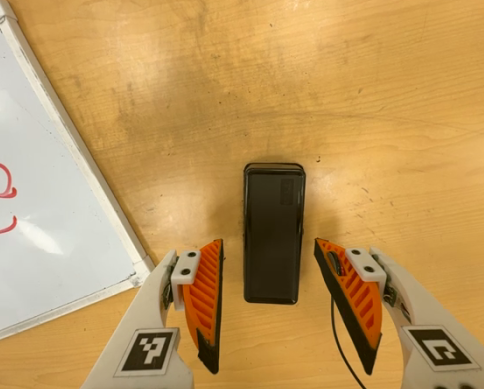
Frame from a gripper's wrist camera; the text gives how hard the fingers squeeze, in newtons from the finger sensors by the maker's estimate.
{"total": 0.0}